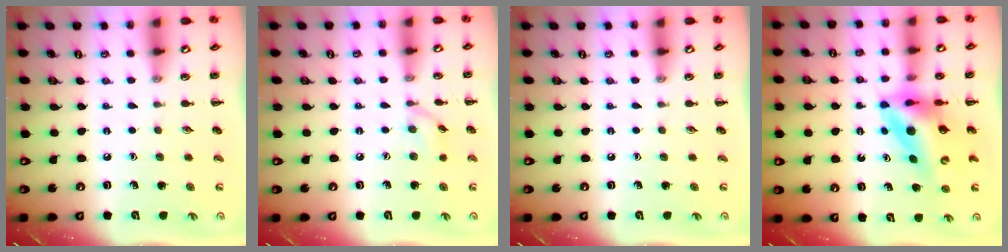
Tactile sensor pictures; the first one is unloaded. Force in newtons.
{"total": 6.8, "press": 6.7, "slide": 0.7}
{"total": 0.0}
{"total": 11.7, "press": 11.0, "slide": 4.1}